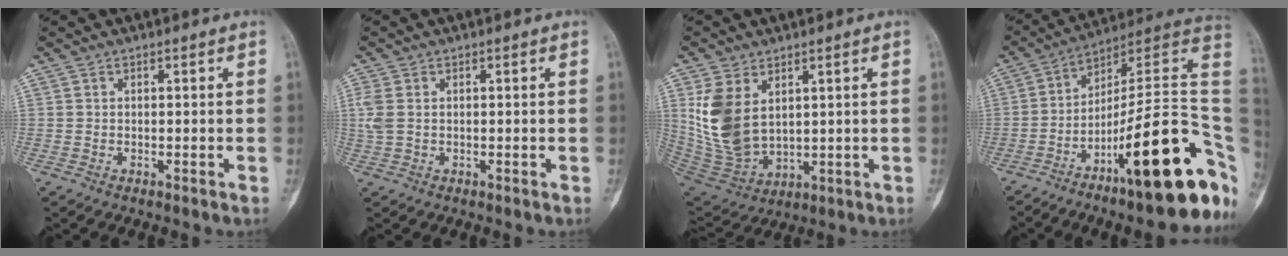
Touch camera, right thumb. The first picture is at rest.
{"total": 3.2, "force": [0.4, 2.1, 2.4], "torque": [-0.080, 0.005, 0.009]}
{"total": 12.8, "force": [3.6, 8.3, 9.1], "torque": [-0.167, -0.021, 0.092]}
{"total": 26.4, "force": [-9.3, 6.6, 23.9], "torque": [-0.266, 0.089, -0.134]}